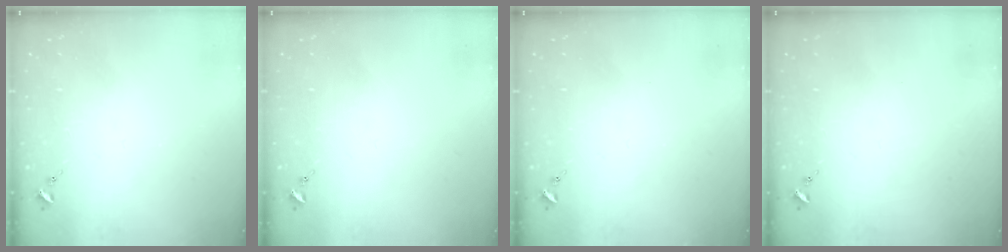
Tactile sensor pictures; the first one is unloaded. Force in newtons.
{"total": 0.0}
{"total": 0.0}
{"total": 0.0}